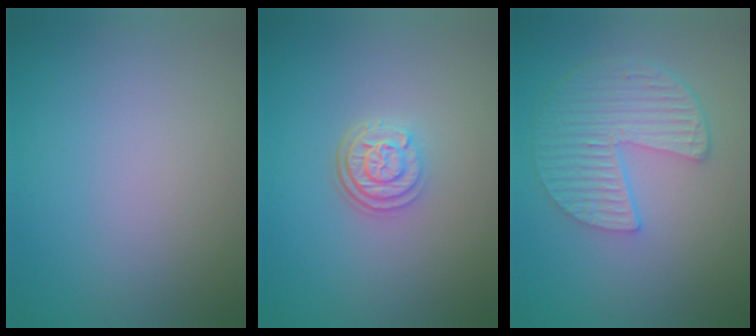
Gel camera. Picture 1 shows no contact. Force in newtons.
{"total": 3.2, "press": 2.5, "slide": 2.1}
{"total": 5.4, "press": 4.0, "slide": 3.7}